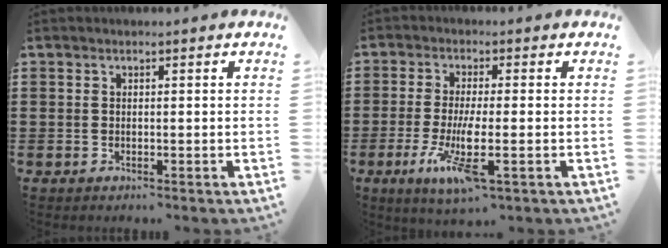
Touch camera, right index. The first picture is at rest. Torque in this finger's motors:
{"motor_torque": [1.85, -0.29, 0.80, 0.16]}